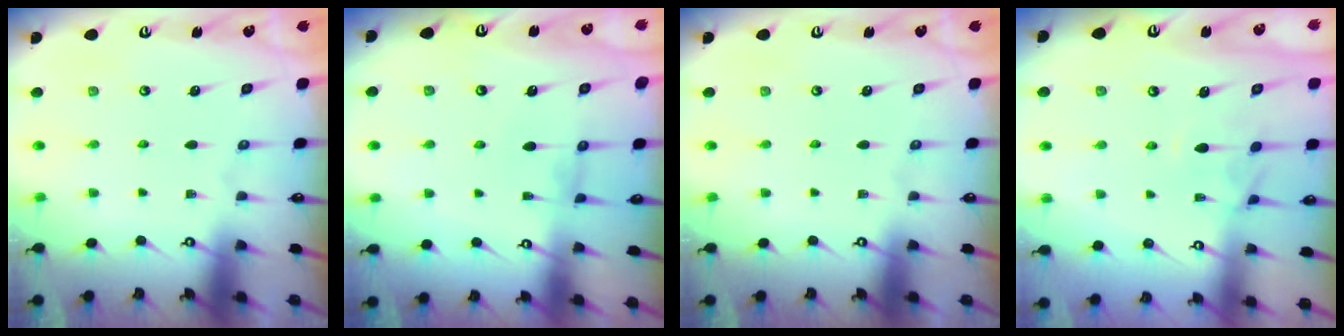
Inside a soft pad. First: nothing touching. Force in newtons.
{"total": 1.2, "press": 1.2, "slide": 0.4}
{"total": 0.0}
{"total": 1.2, "press": 0.9, "slide": 0.8}